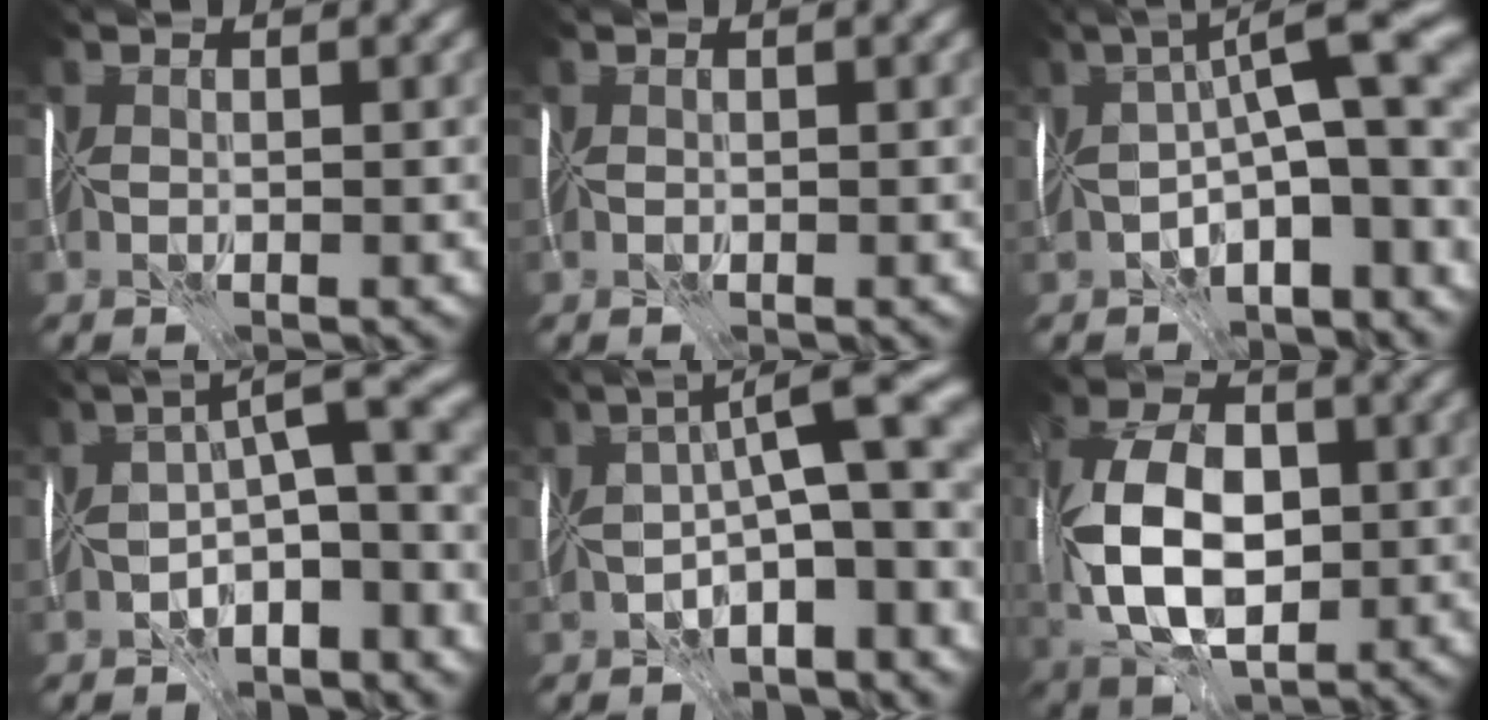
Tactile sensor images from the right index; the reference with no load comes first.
{"total": 0.0}
{"total": 12.2, "force": [-1.5, 4.3, 11.3], "torque": [-0.160, 0.006, -0.019]}
{"total": 7.8, "force": [-2.0, 2.2, 7.2], "torque": [-0.110, 0.006, -0.043]}
{"total": 11.3, "force": [-0.8, 3.4, 10.7], "torque": [-0.156, 0.011, -0.017]}
{"total": 10.5, "force": [-0.6, 6.4, 8.3], "torque": [-0.179, 0.000, -0.016]}